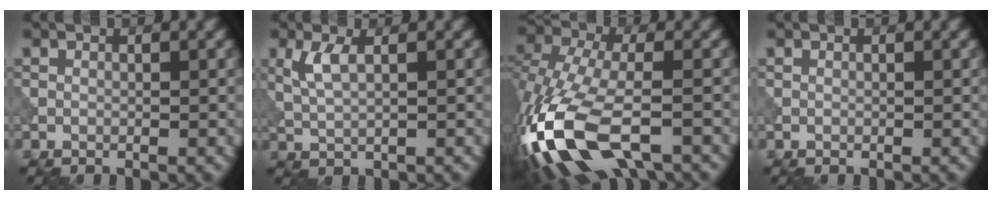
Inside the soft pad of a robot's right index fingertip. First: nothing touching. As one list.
[{"total": 2.5, "force": [0.8, 0.8, 2.3], "torque": [-0.055, 0.002, 0.018]}, {"total": 12.9, "force": [-5.6, 6.2, 9.8], "torque": [-0.236, -0.020, -0.107]}, {"total": 0.0}]